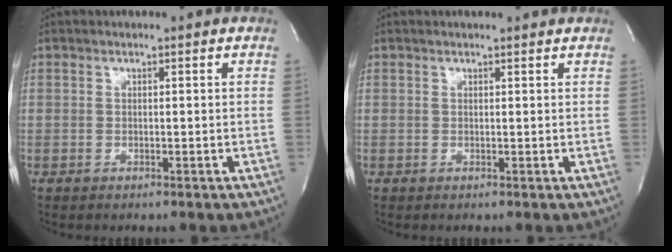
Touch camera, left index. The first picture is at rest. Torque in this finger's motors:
{"motor_torque": [0.91, -1.07, 0.08, 0.01]}